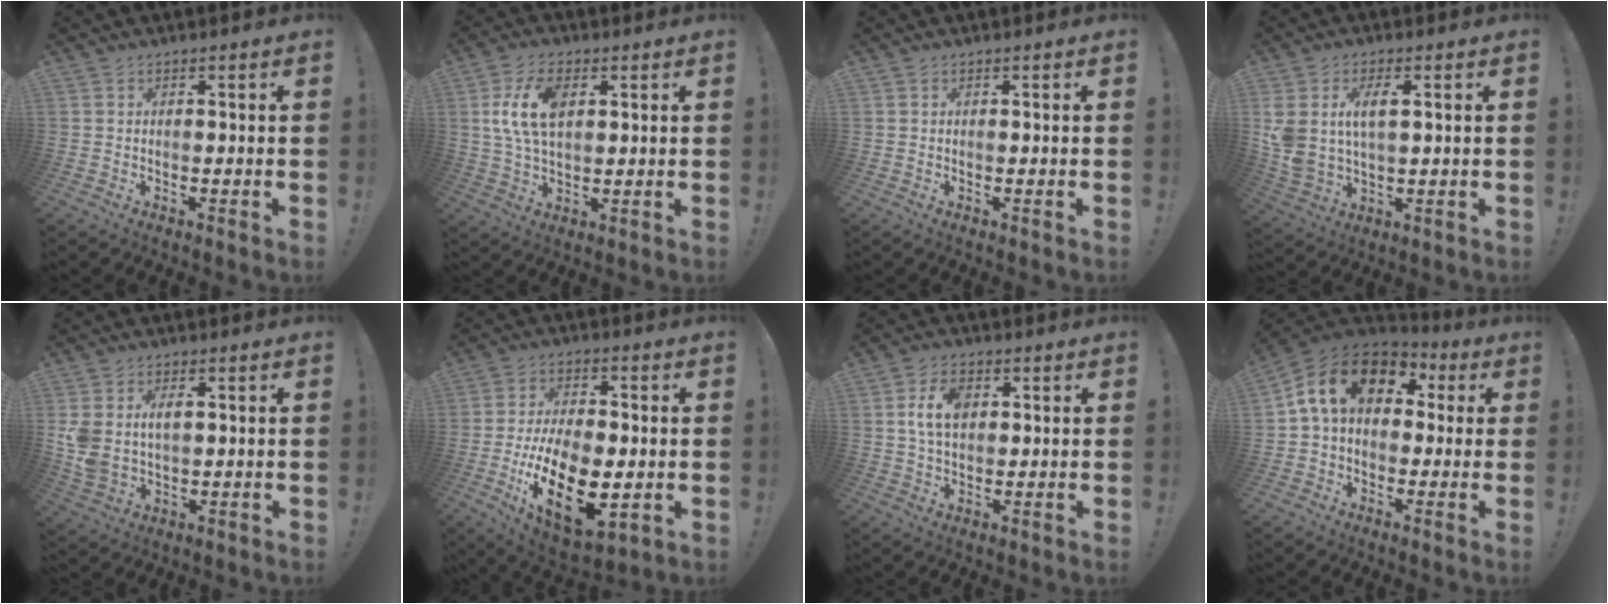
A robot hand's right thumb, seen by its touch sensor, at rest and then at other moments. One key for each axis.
{"total": 12.1, "fx": 3.0, "fy": 6.9, "fz": 9.5, "tx": -0.188, "ty": 0.000, "tz": 0.052}
{"total": 0.0}
{"total": 9.2, "fx": 2.9, "fy": 5.1, "fz": 7.1, "tx": -0.152, "ty": -0.006, "tz": 0.052}
{"total": 7.1, "fx": 1.9, "fy": 4.5, "fz": 5.1, "tx": -0.106, "ty": -0.003, "tz": 0.033}
{"total": 20.6, "fx": -5.2, "fy": 10.7, "fz": 16.9, "tx": -0.301, "ty": 0.018, "tz": -0.075}
{"total": 8.4, "fx": 1.8, "fy": 5.5, "fz": 6.2, "tx": -0.103, "ty": 0.004, "tz": 0.031}
{"total": 16.1, "fx": 4.7, "fy": 10.5, "fz": 11.4, "tx": -0.197, "ty": 0.006, "tz": 0.081}